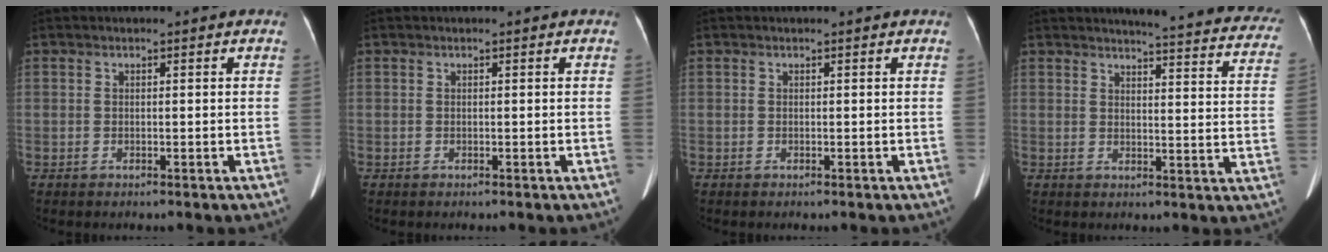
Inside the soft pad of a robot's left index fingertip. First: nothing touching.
{"total": 0.0}
{"total": 0.0}
{"total": 22.9, "force": [21.6, 2.3, 7.2], "torque": [-0.072, -0.091, 0.224]}